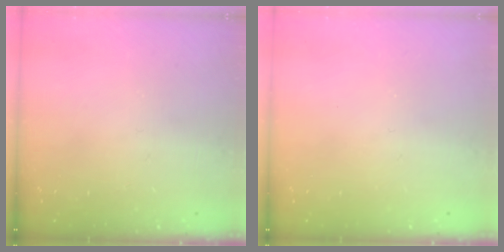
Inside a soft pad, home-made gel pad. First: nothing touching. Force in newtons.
{"total": 0.0}